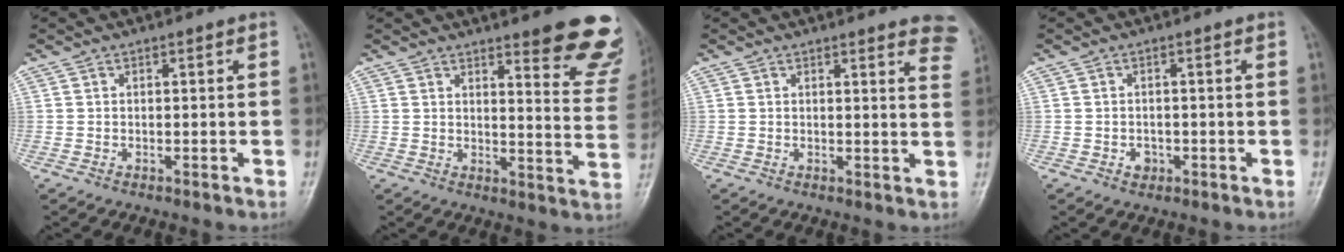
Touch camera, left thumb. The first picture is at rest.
{"total": 14.6, "force": [10.4, 3.4, 9.7], "torque": [-0.073, -0.071, 0.115]}
{"total": 3.5, "force": [2.8, 0.7, 1.9], "torque": [-0.013, -0.007, 0.021]}
{"total": 1.7, "force": [-0.6, 1.4, 0.7], "torque": [-0.003, 0.004, -0.007]}